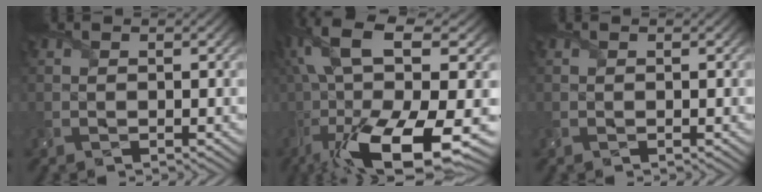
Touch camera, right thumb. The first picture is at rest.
{"total": 18.0, "force": [-2.4, 5.6, 17.0], "torque": [-0.348, -0.001, -0.034]}
{"total": 0.0}